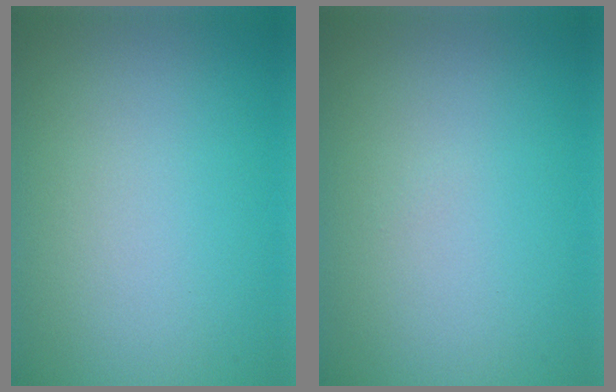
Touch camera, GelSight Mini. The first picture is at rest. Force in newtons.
{"total": 0.0}